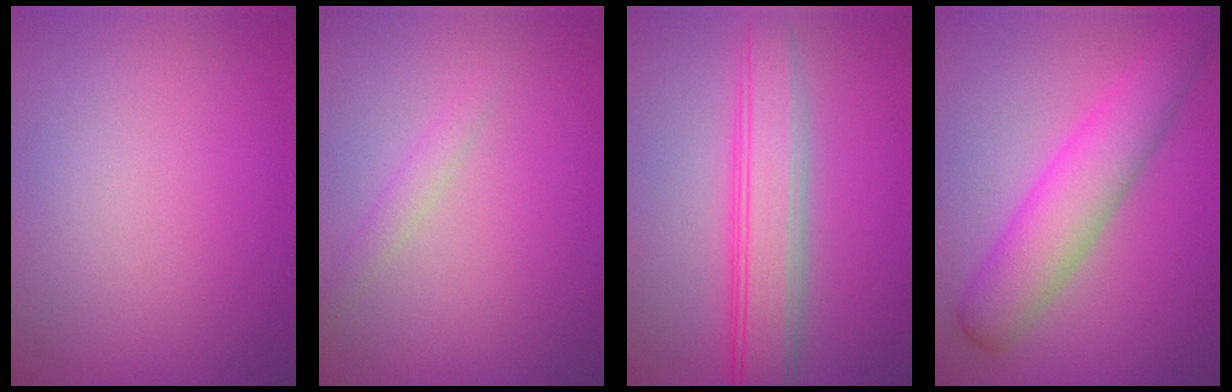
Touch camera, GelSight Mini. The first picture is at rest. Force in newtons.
{"total": 1.2, "press": 1.2, "slide": 0.0}
{"total": 5.7, "press": 5.7, "slide": 0.3}
{"total": 5.8, "press": 5.8, "slide": 0.1}